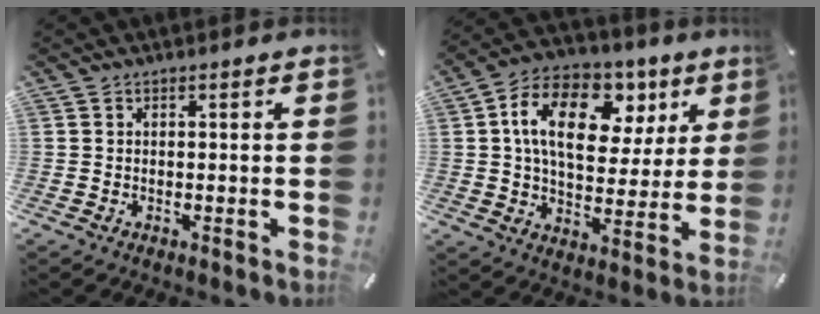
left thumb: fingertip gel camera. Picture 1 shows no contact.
{"total": 18.3, "force": [6.6, 11.9, 12.3], "torque": [-0.203, -0.008, 0.115]}